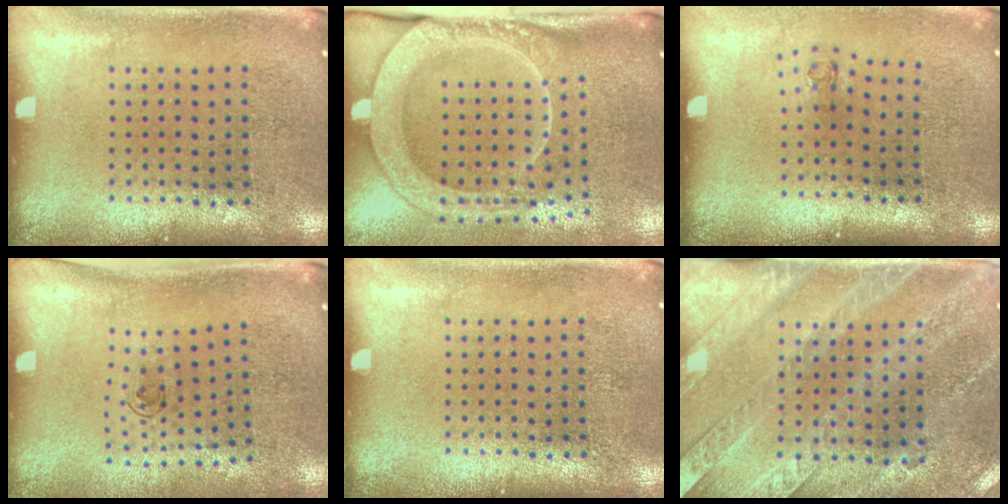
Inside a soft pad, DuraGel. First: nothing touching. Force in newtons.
{"total": 2.7, "press": 2.1, "slide": 1.6}
{"total": 0.6, "press": 0.3, "slide": 0.6}
{"total": 0.6, "press": 0.3, "slide": 0.6}
{"total": 0.0}
{"total": 2.7, "press": 2.5, "slide": 1.0}